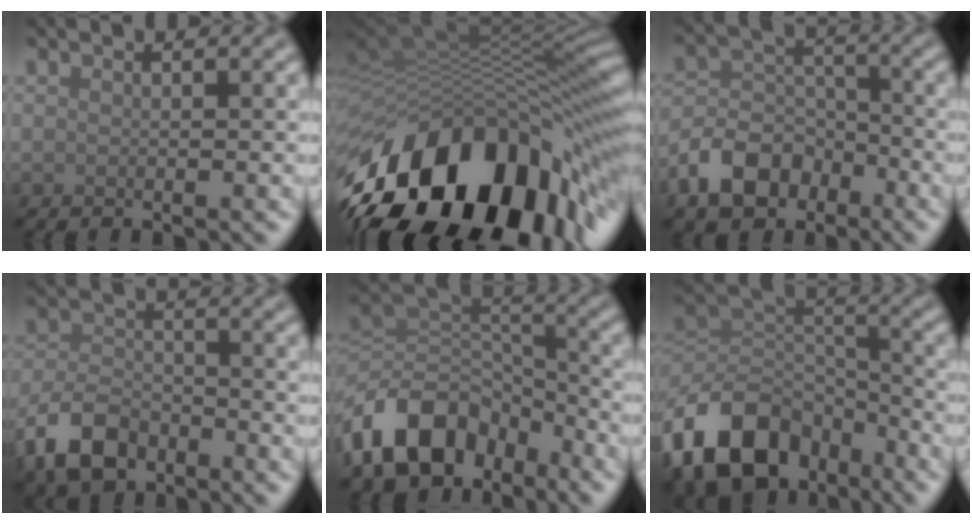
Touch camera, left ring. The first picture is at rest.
{"total": 17.1, "force": [-5.8, 9.4, 13.1], "torque": [-0.220, -0.007, -0.097]}
{"total": 6.6, "force": [-3.8, 4.4, 3.1], "torque": [-0.055, 0.001, -0.085]}
{"total": 5.9, "force": [-3.7, 3.5, 3.1], "torque": [-0.061, -0.001, -0.080]}
{"total": 11.6, "force": [-6.4, 7.5, 6.0], "torque": [-0.108, 0.006, -0.129]}
{"total": 12.7, "force": [-7.3, 8.0, 6.5], "torque": [-0.131, 0.001, -0.142]}